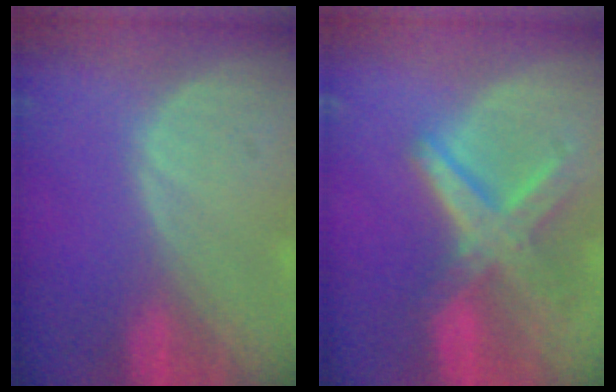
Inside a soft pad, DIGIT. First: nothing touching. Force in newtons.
{"total": 8.2, "press": 7.0, "slide": 4.2}